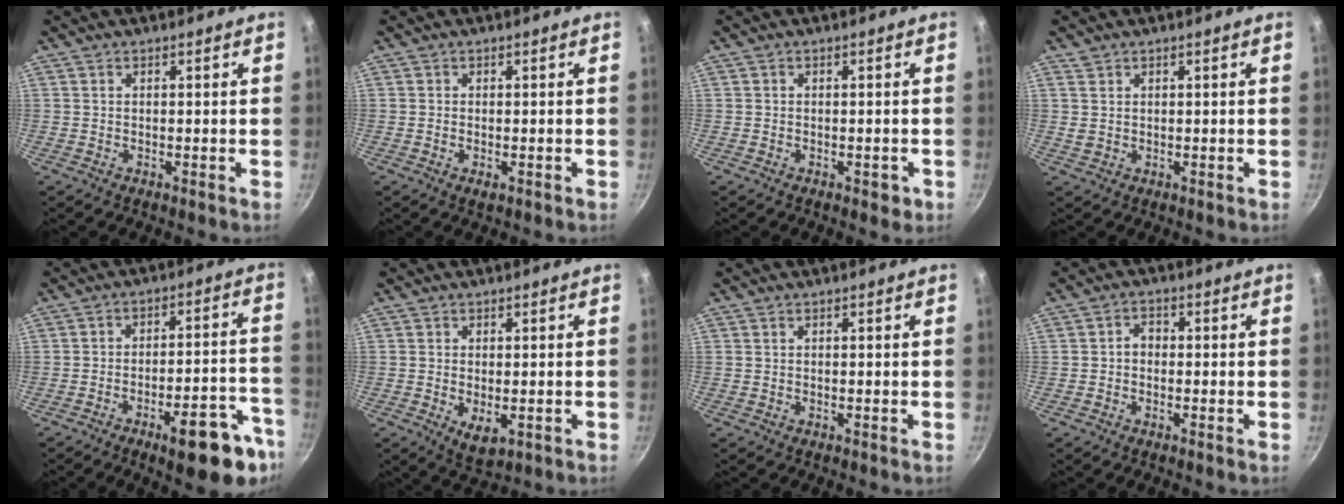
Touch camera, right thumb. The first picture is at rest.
{"total": 1.3, "force": [-0.5, 0.6, 1.1], "torque": [-0.023, 0.000, -0.005]}
{"total": 1.7, "force": [-0.7, 1.0, 1.1], "torque": [-0.008, 0.001, -0.008]}
{"total": 1.7, "force": [1.1, 1.2, 0.4], "torque": [-0.001, -0.006, 0.022]}
{"total": 14.6, "force": [-8.3, 4.2, 11.3], "torque": [-0.123, 0.065, -0.110]}
{"total": 4.3, "force": [-1.1, 2.2, 3.6], "torque": [-0.059, -0.012, -0.008]}
{"total": 0.0}
{"total": 2.5, "force": [-0.3, 1.9, 1.5], "torque": [-0.013, 0.012, -0.012]}